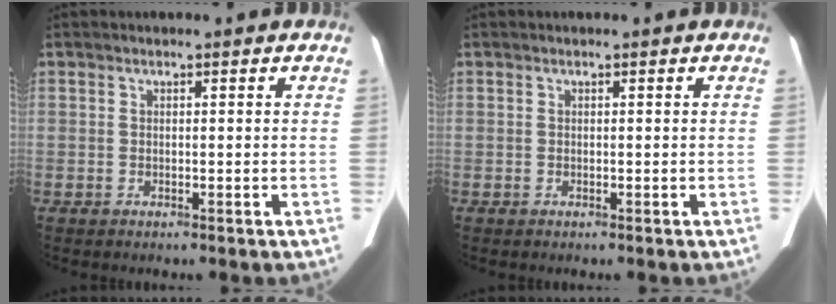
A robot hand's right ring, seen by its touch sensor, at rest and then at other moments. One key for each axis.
{"total": 0.0}